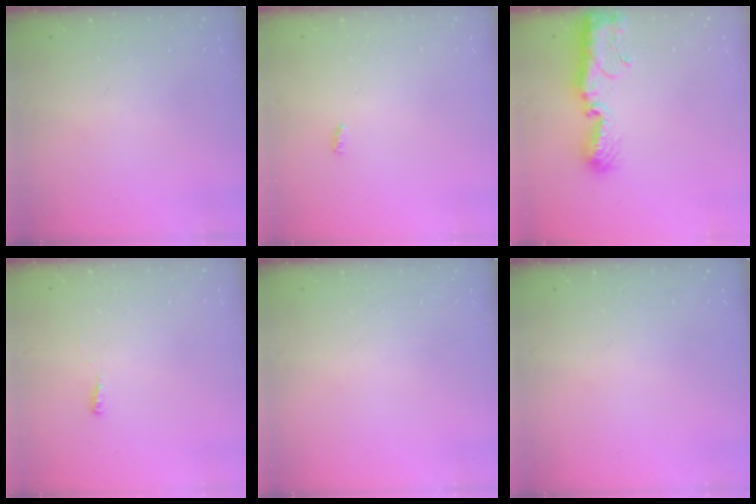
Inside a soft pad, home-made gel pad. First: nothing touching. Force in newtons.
{"total": 2.7, "press": 2.7, "slide": 0.2}
{"total": 9.7, "press": 9.6, "slide": 0.9}
{"total": 3.1, "press": 3.0, "slide": 0.9}
{"total": 0.0}
{"total": 0.0}